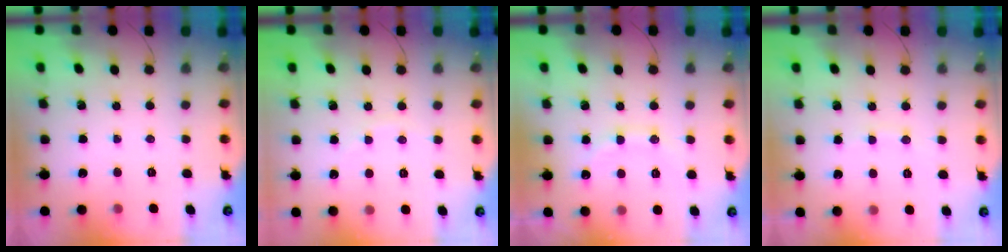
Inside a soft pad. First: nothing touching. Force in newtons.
{"total": 3.4, "press": 3.2, "slide": 1.0}
{"total": 10.8, "press": 10.7, "slide": 1.0}
{"total": 5.0, "press": 4.8, "slide": 1.4}